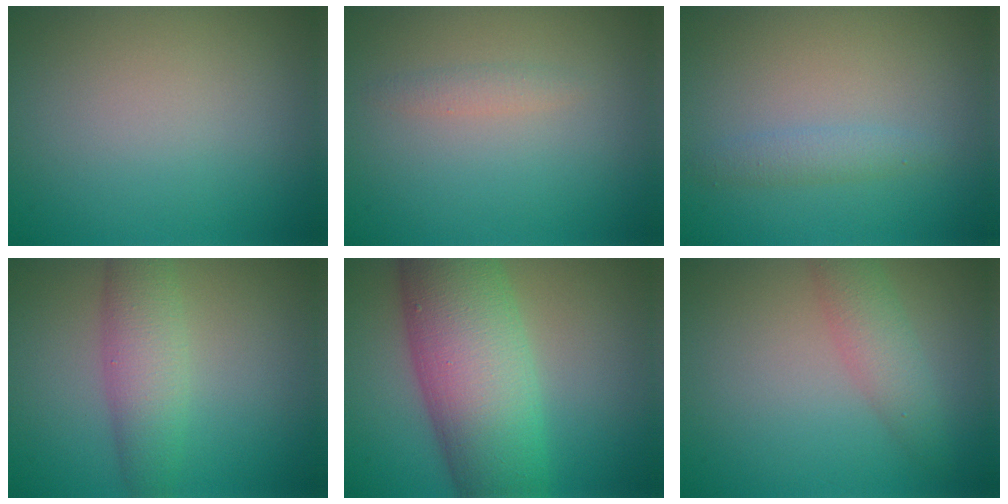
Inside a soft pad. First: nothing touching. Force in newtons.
{"total": 0.9, "press": 0.9, "slide": 0.0}
{"total": 1.5, "press": 1.4, "slide": 0.1}
{"total": 4.2, "press": 4.2, "slide": 0.1}
{"total": 11.7, "press": 11.7, "slide": 0.3}
{"total": 2.8, "press": 2.8, "slide": 0.2}